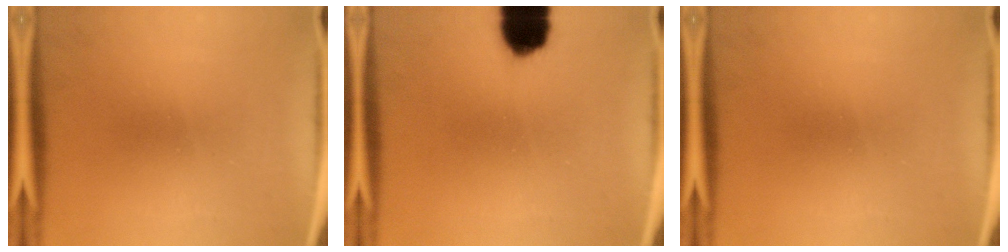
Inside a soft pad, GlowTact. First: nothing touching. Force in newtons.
{"total": 10.3}
{"total": 0.0}